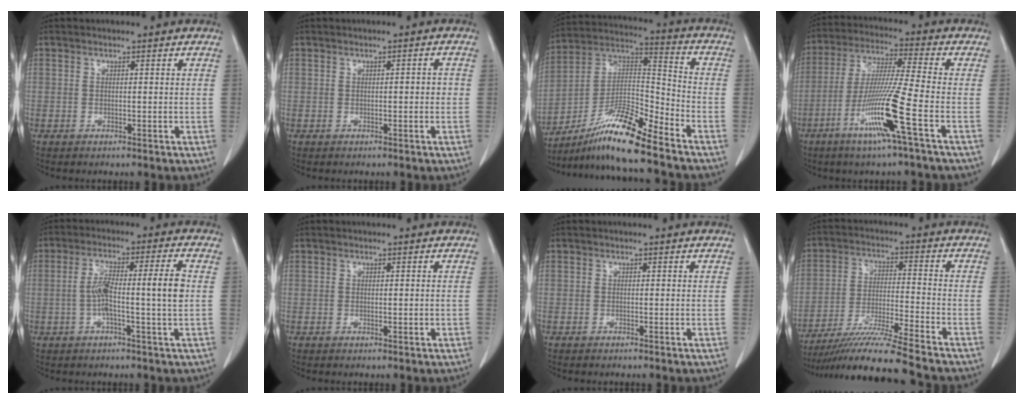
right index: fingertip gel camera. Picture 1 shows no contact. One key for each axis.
{"total": 1.3, "fx": -0.2, "fy": 0.5, "fz": 1.3, "tx": -0.016, "ty": 0.003, "tz": -0.002}
{"total": 13.4, "fx": -10.5, "fy": 0.0, "fz": 8.4, "tx": -0.156, "ty": 0.010, "tz": -0.190}
{"total": 12.9, "fx": -5.5, "fy": -1.6, "fz": 11.5, "tx": -0.228, "ty": -0.020, "tz": -0.110}
{"total": 8.3, "fx": -0.6, "fy": -0.2, "fz": 8.2, "tx": -0.151, "ty": 0.017, "tz": -0.014}
{"total": 0.6, "fx": -0.1, "fy": 0.2, "fz": 0.5, "tx": -0.009, "ty": -0.002, "tz": 0.002}
{"total": 0.0}
{"total": 13.6, "fx": -11.8, "fy": -1.9, "fz": 6.4, "tx": -0.108, "ty": -0.024, "tz": -0.204}